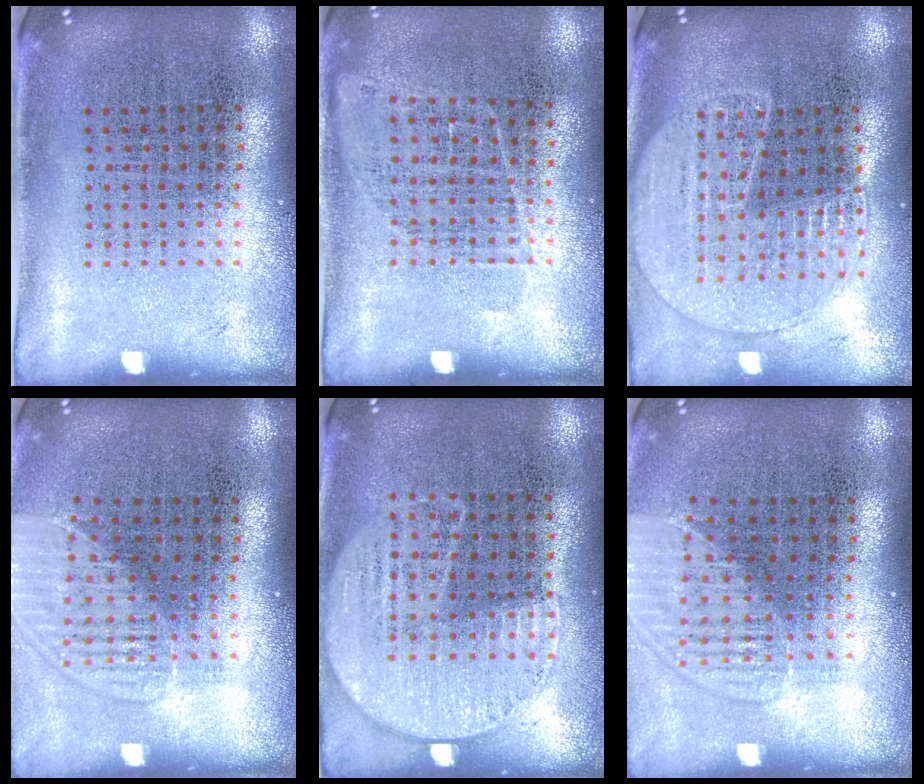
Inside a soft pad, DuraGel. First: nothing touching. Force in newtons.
{"total": 0.9, "press": 0.7, "slide": 0.5}
{"total": 1.8, "press": 1.7, "slide": 0.6}
{"total": 1.4, "press": 1.2, "slide": 0.7}
{"total": 1.2, "press": 1.0, "slide": 0.6}
{"total": 1.4, "press": 1.2, "slide": 0.7}